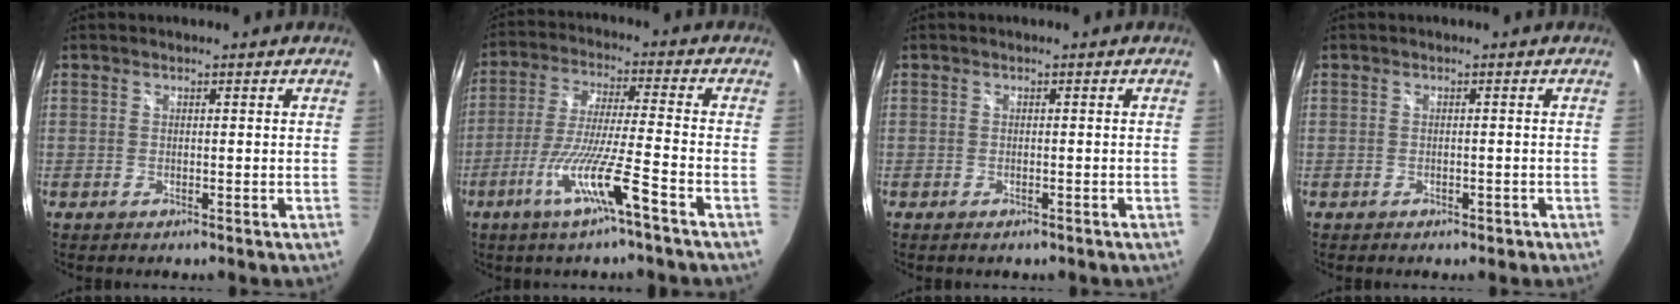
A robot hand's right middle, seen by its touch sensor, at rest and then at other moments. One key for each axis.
{"total": 11.3, "fx": -5.9, "fy": -0.8, "fz": 9.6, "tx": -0.193, "ty": -0.012, "tz": -0.110}
{"total": 1.1, "fx": -0.7, "fy": 0.5, "fz": 0.6, "tx": -0.010, "ty": -0.003, "tz": -0.006}
{"total": 1.5, "fx": -0.8, "fy": 1.0, "fz": 0.7, "tx": -0.012, "ty": -0.004, "tz": -0.006}